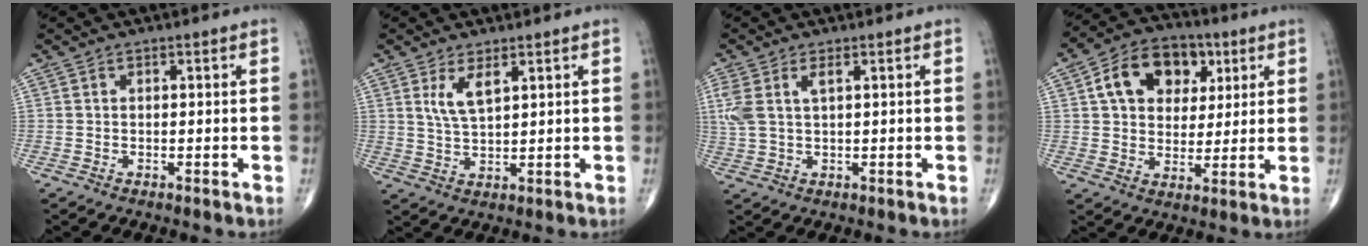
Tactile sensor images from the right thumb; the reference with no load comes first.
{"total": 4.7, "force": [2.2, 1.6, 3.8], "torque": [-0.072, -0.015, 0.051]}
{"total": 5.7, "force": [1.8, 2.5, 4.7], "torque": [-0.129, 0.009, 0.045]}
{"total": 13.9, "force": [4.7, 10.0, 8.5], "torque": [-0.105, 0.001, 0.072]}